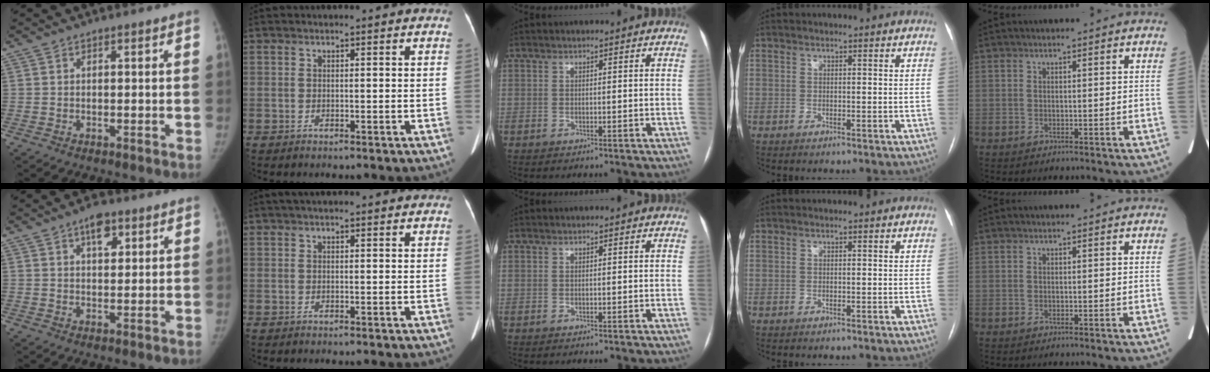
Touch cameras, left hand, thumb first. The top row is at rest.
{"thumb": {"total": 4.9, "force": [2.6, 2.5, 3.2], "torque": [-0.030, -0.008, 0.038]}, "index": {"total": 5.7, "force": [4.8, 1.1, 2.9], "torque": [-0.045, 0.035, 0.067]}}